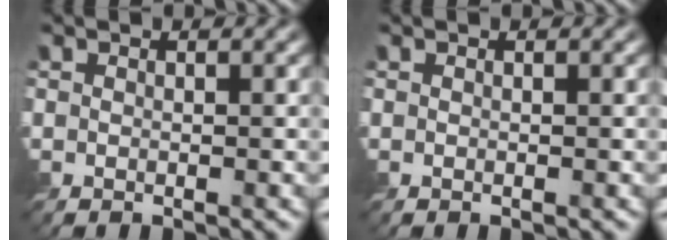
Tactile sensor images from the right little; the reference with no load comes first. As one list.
[{"total": 0.0}]